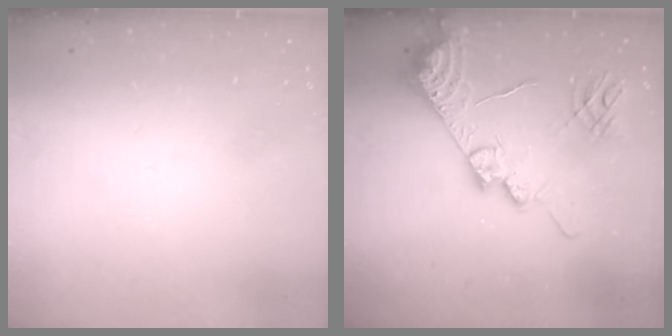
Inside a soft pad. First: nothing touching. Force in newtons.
{"total": 18.3, "press": 18.2, "slide": 2.0}